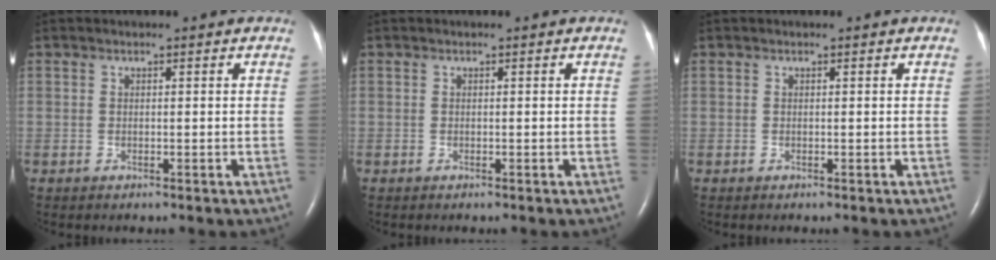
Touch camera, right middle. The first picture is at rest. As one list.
[{"total": 0.0}, {"total": 0.0}]